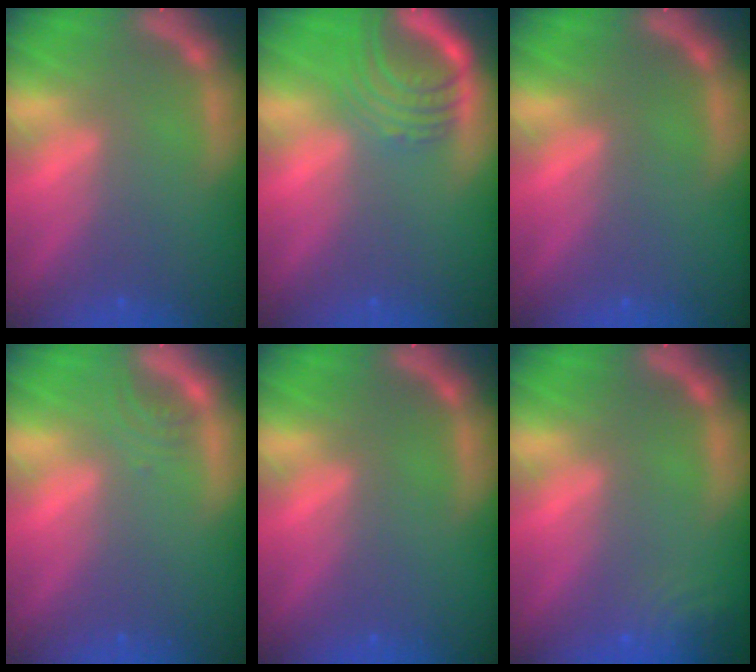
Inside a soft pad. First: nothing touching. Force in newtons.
{"total": 6.1}
{"total": 0.0}
{"total": 1.4}
{"total": 0.0}
{"total": 3.5}